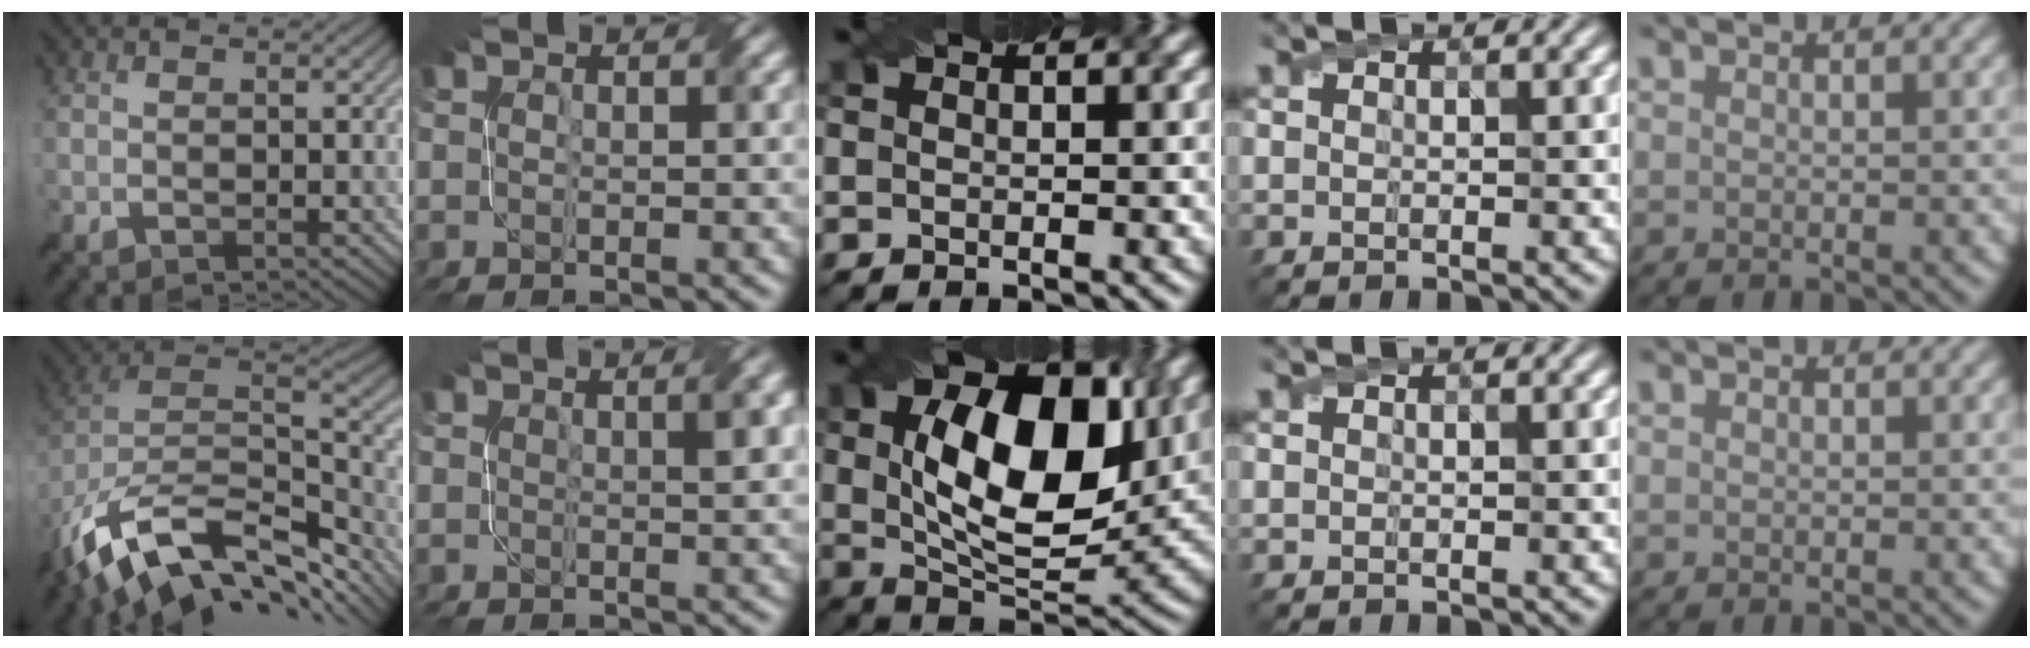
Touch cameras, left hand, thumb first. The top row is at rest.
{"thumb": {"total": 15.5, "force": [-7.7, 9.1, 9.9], "torque": [-0.228, -0.036, -0.117]}, "index": {"total": 1.6, "force": [0.4, 0.3, 1.5], "torque": [-0.012, 0.007, 0.007]}, "middle": {"total": 12.1, "force": [2.4, 6.6, 9.8], "torque": [-0.163, 0.002, 0.042]}, "little": {"total": 0.6, "force": [0.0, -0.3, -0.5], "torque": [0.004, 0.001, 0.005]}}